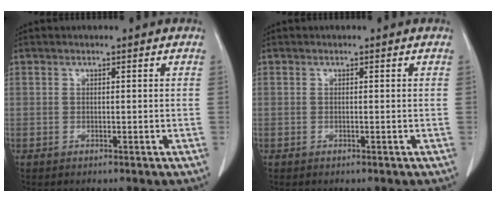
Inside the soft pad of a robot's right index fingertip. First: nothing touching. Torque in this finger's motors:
{"motor_torque": [0.08, 0.00, 0.01, -0.01]}